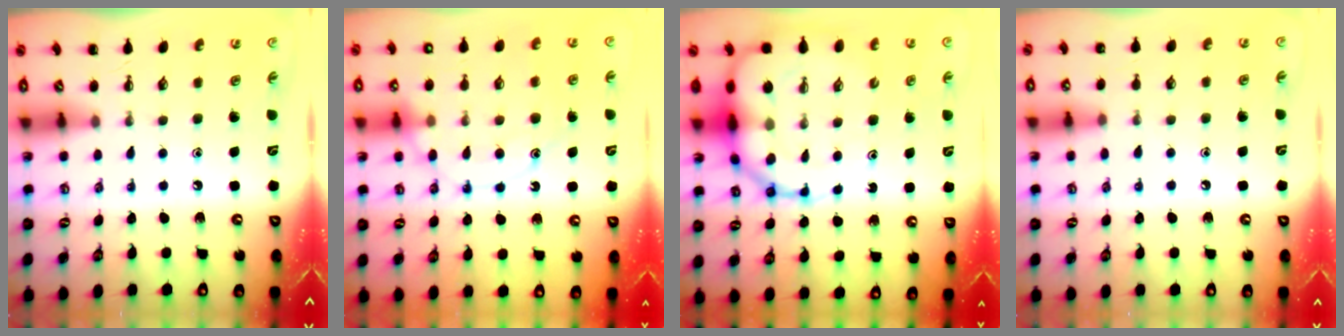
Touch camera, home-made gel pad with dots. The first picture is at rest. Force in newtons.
{"total": 14.3, "press": 14.3, "slide": 1.0}
{"total": 16.9, "press": 16.4, "slide": 4.1}
{"total": 6.5, "press": 6.1, "slide": 2.2}